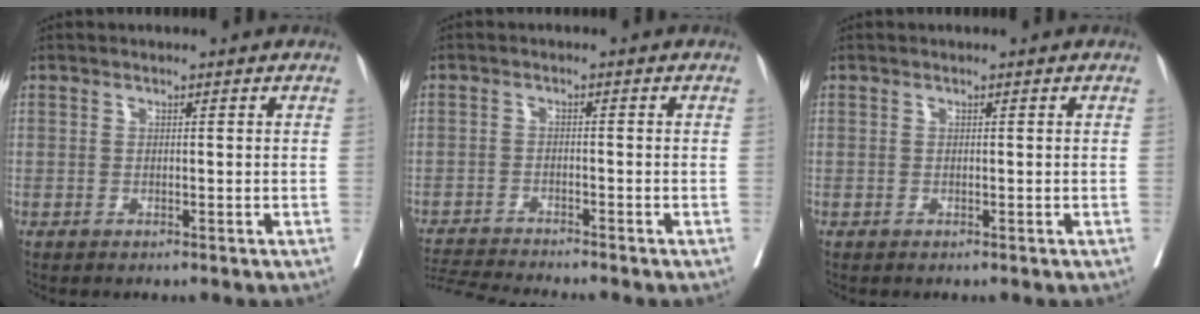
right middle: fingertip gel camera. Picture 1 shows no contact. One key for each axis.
{"total": 6.5, "fx": -6.2, "fy": -1.4, "fz": 1.3, "tx": -0.025, "ty": -0.015, "tz": -0.108}
{"total": 0.0}